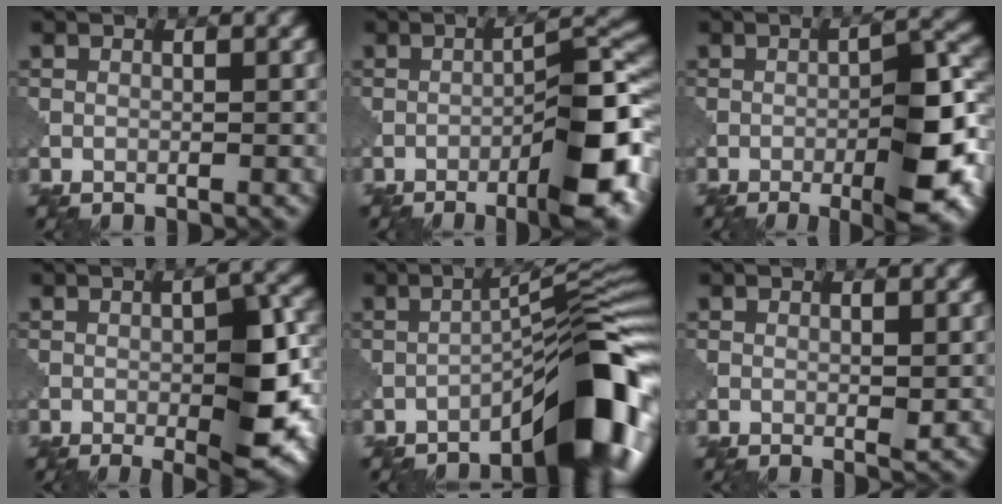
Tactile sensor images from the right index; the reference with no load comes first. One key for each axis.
{"total": 9.2, "fx": -4.6, "fy": 2.0, "fz": 7.7, "tx": -0.106, "ty": 0.011, "tz": -0.065}
{"total": 8.0, "fx": -3.3, "fy": 1.9, "fz": 7.1, "tx": -0.106, "ty": 0.004, "tz": -0.047}
{"total": 8.5, "fx": -2.2, "fy": 2.6, "fz": 7.8, "tx": -0.112, "ty": -0.003, "tz": -0.026}
{"total": 9.7, "fx": -5.9, "fy": 1.7, "fz": 7.5, "tx": -0.093, "ty": 0.026, "tz": -0.088}
{"total": 0.6, "fx": 0.2, "fy": 0.2, "fz": 0.5, "tx": -0.012, "ty": -0.006, "tz": 0.007}